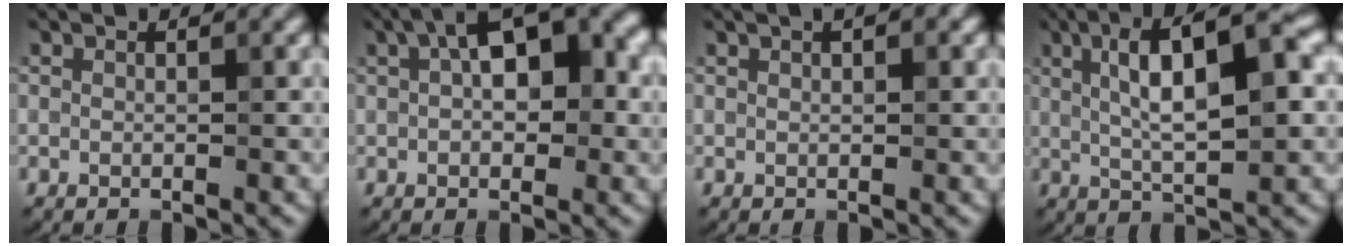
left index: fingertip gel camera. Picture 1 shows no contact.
{"total": 8.9, "force": [2.9, 4.4, 7.2], "torque": [-0.108, 0.023, 0.036]}
{"total": 2.3, "force": [1.2, 1.0, 1.7], "torque": [-0.007, 0.000, 0.009]}
{"total": 9.0, "force": [1.9, 2.3, 8.5], "torque": [-0.131, 0.011, 0.029]}